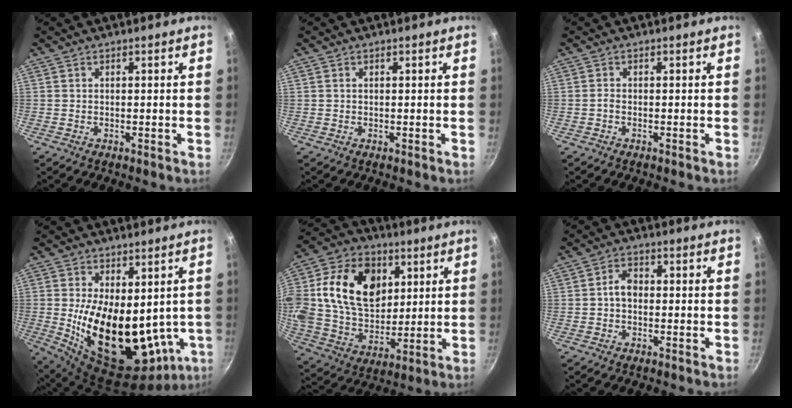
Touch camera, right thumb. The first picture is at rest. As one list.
[{"total": 0.0}, {"total": 0.7, "force": [-0.4, 0.2, 0.5], "torque": [-0.013, 0.004, -0.013]}, {"total": 22.2, "force": [-0.1, 11.7, 18.9], "torque": [-0.289, -0.033, 0.029]}, {"total": 22.5, "force": [5.8, 15.9, 14.9], "torque": [-0.251, -0.005, 0.101]}, {"total": 3.5, "force": [-0.3, 2.5, 2.4], "torque": [-0.031, 0.015, -0.012]}]